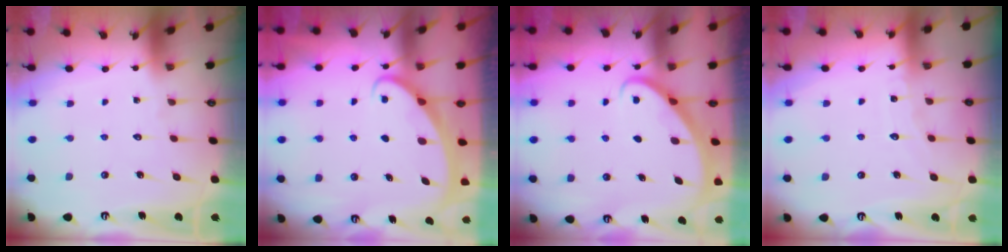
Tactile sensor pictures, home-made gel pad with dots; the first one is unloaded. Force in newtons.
{"total": 2.1, "press": 2.1, "slide": 0.1}
{"total": 2.8, "press": 2.8, "slide": 0.2}
{"total": 6.5, "press": 6.5, "slide": 0.4}